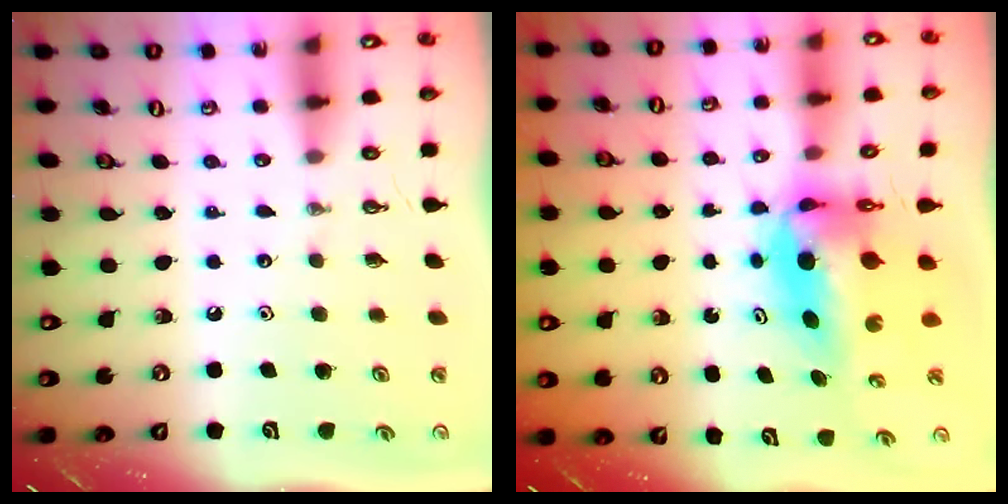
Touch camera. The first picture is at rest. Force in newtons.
{"total": 7.4, "press": 7.2, "slide": 1.8}